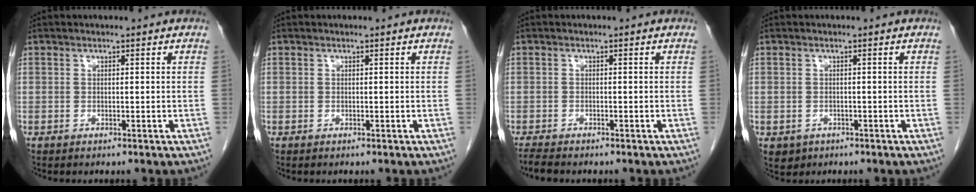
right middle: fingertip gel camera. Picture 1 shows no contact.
{"total": 0.0}
{"total": 2.1, "force": [-1.9, 0.2, 0.9], "torque": [-0.021, -0.007, -0.032]}
{"total": 2.0, "force": [-0.9, 1.8, 0.4], "torque": [-0.005, 0.003, -0.004]}